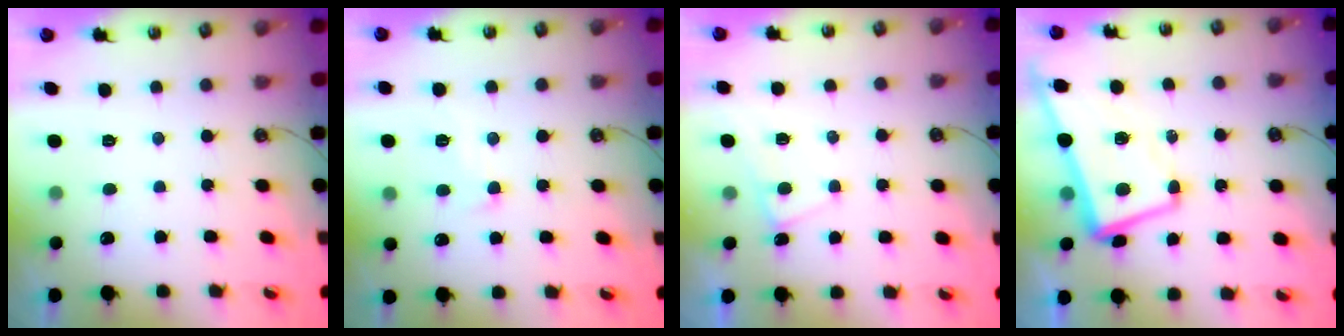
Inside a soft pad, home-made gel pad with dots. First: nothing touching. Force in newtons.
{"total": 2.4, "press": 2.4, "slide": 0.5}
{"total": 0.6, "press": 0.6, "slide": 0.1}
{"total": 2.8, "press": 2.3, "slide": 1.6}